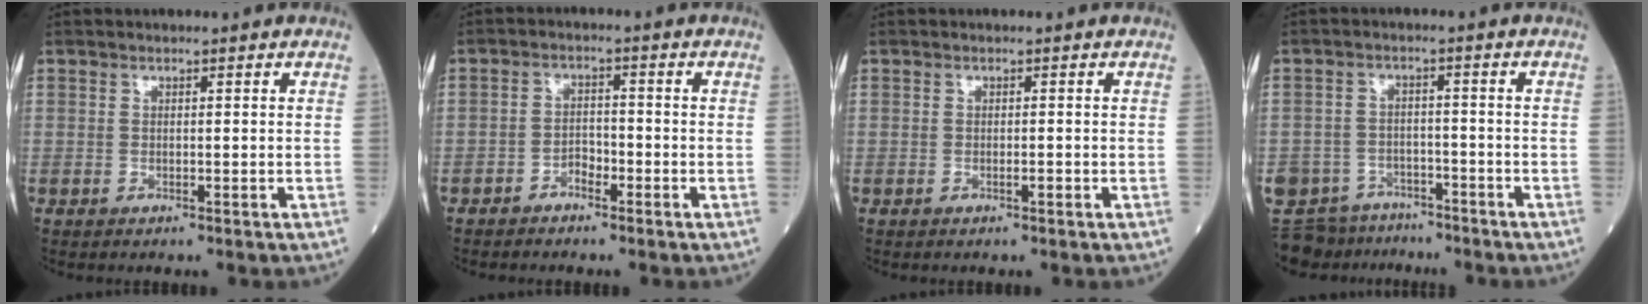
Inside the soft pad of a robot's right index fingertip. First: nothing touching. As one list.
[{"total": 2.1, "force": [-1.3, 1.3, 1.1], "torque": [-0.013, 0.007, -0.027]}, {"total": 0.6, "force": [-0.3, 0.1, 0.5], "torque": [-0.011, 0.000, -0.004]}, {"total": 9.5, "force": [-8.0, 4.9, 0.9], "torque": [-0.022, 0.017, -0.114]}]